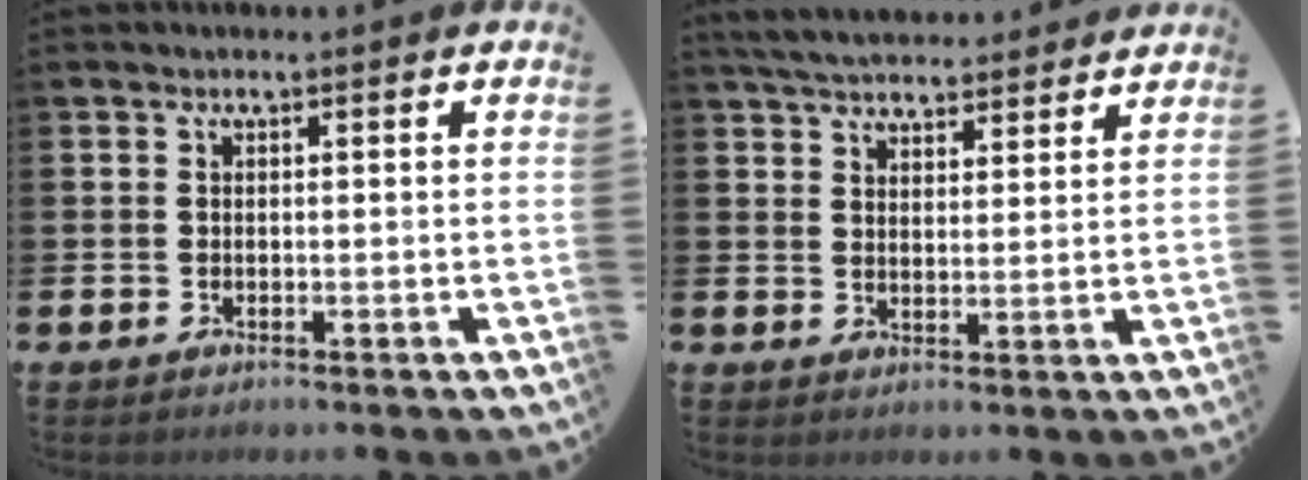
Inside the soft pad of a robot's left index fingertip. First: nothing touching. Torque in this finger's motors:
{"motor_torque": [0.89, -1.25, 0.64, 0.14]}